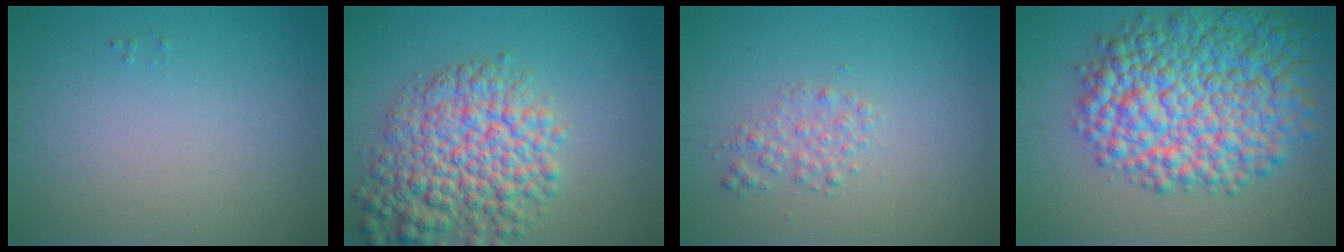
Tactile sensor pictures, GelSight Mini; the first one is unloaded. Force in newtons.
{"total": 8.4, "press": 8.4, "slide": 0.3}
{"total": 1.7, "press": 1.7, "slide": 0.0}
{"total": 12.7, "press": 12.7, "slide": 0.3}